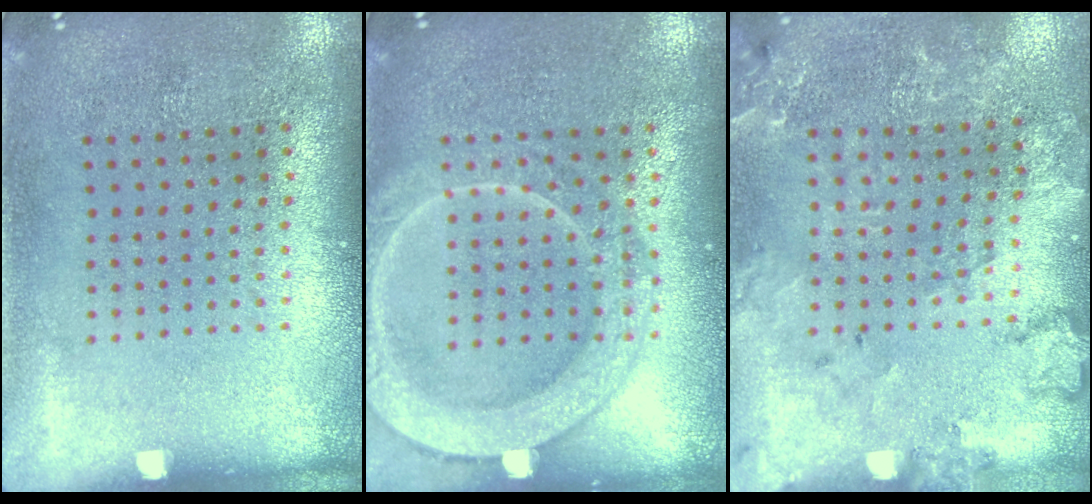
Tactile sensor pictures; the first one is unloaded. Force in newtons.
{"total": 3.8, "press": 3.8, "slide": 0.5}
{"total": 1.9, "press": 1.9, "slide": 0.2}